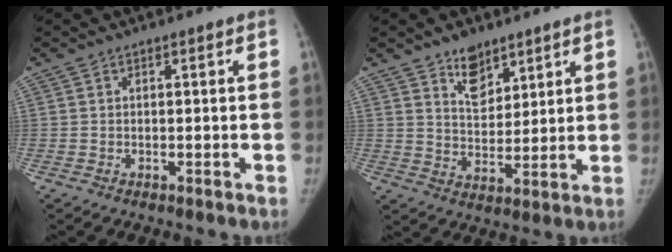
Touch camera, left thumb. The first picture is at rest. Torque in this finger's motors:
{"motor_torque": [0.12, -0.04, 0.86, -0.83, 0.14]}